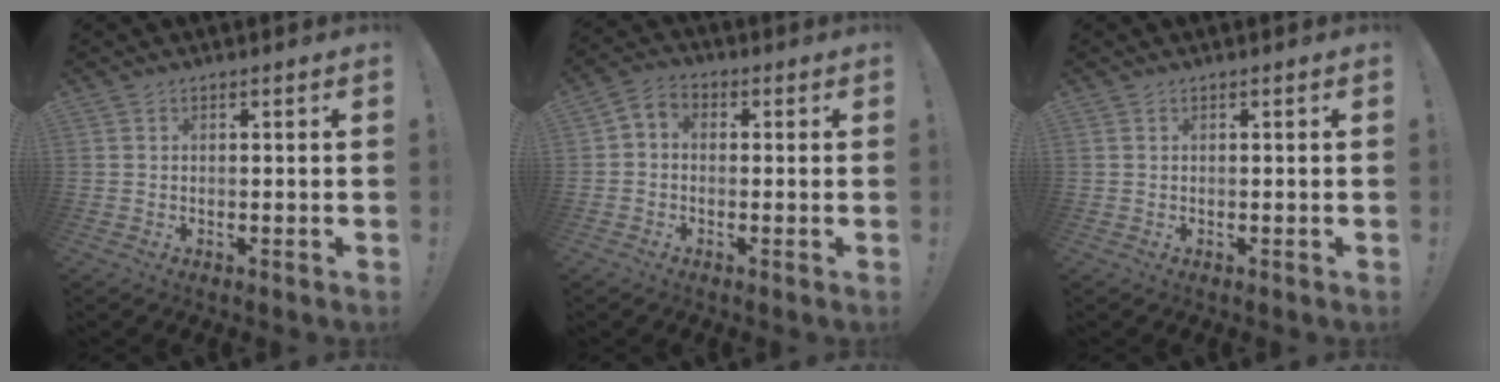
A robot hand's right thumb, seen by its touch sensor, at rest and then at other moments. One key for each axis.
{"total": 3.4, "fx": -1.5, "fy": 2.4, "fz": 1.8, "tx": -0.040, "ty": 0.009, "tz": -0.027}
{"total": 0.0}